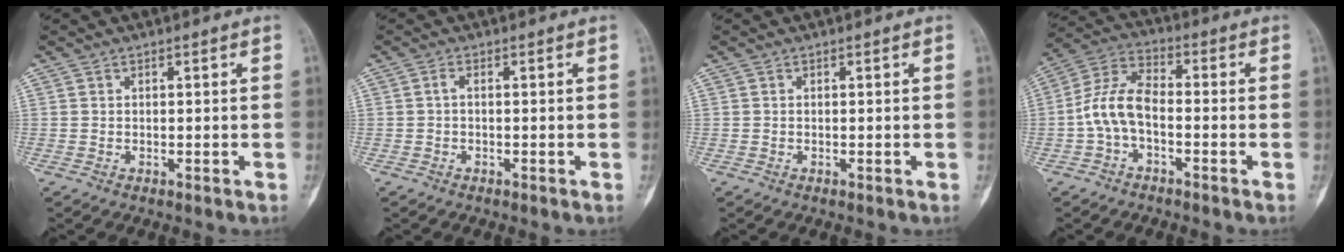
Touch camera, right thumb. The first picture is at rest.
{"total": 1.0, "force": [-0.1, 0.3, 0.9], "torque": [-0.018, 0.002, -0.006]}
{"total": 0.0}
{"total": 8.6, "force": [-2.0, 4.5, 7.0], "torque": [-0.142, 0.033, -0.049]}